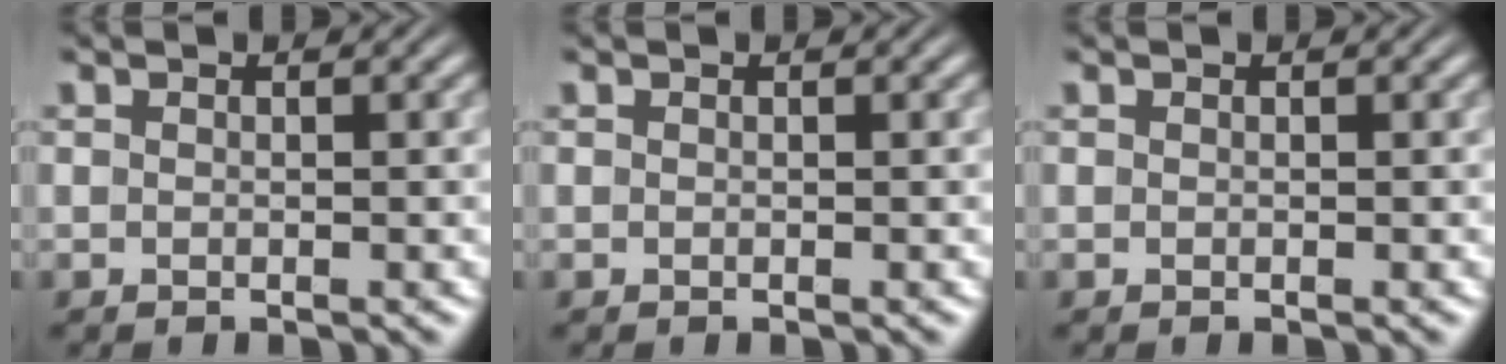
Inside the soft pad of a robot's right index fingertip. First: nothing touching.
{"total": 0.0}
{"total": 0.0}